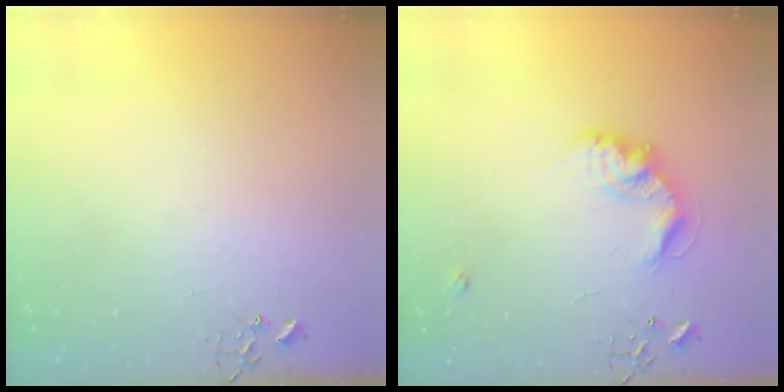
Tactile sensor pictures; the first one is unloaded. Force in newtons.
{"total": 12.6, "press": 12.6, "slide": 0.4}